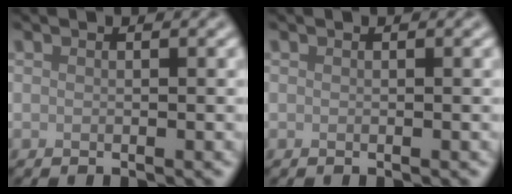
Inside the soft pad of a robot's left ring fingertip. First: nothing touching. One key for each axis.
{"total": 0.0}